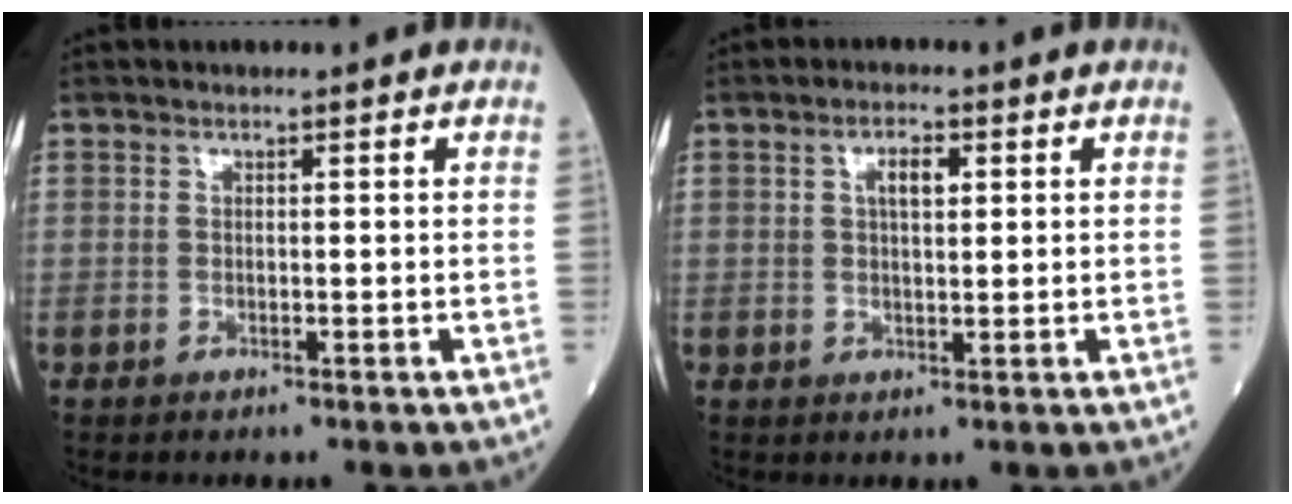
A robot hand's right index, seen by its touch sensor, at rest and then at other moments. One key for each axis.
{"total": 3.3, "fx": 1.1, "fy": 1.2, "fz": 2.8, "tx": -0.052, "ty": 0.003, "tz": 0.018}